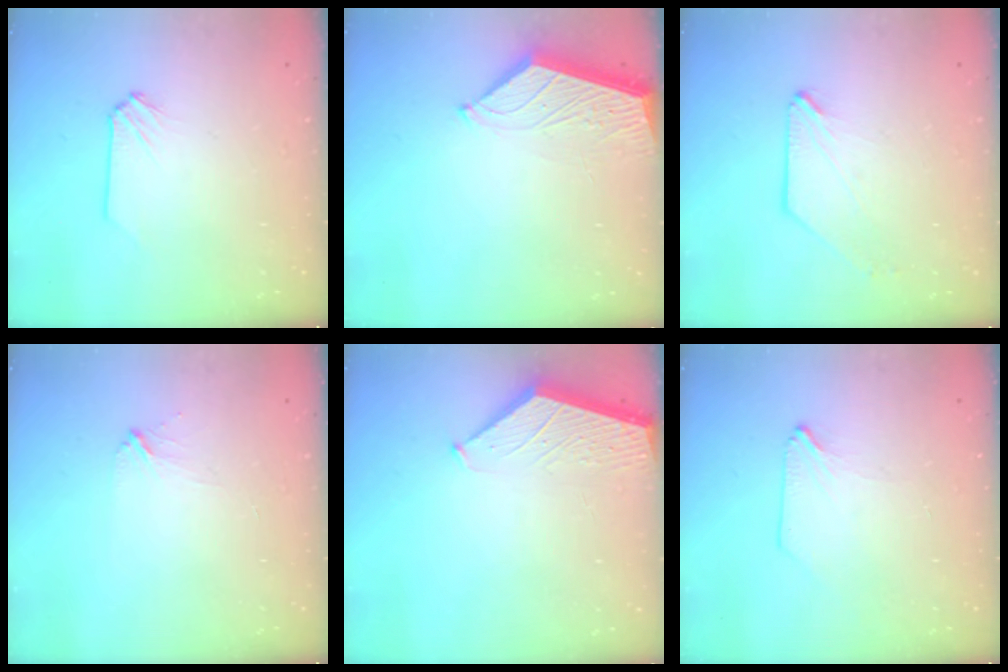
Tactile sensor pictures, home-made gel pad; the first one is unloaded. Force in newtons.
{"total": 4.0, "press": 4.0, "slide": 0.5}
{"total": 0.0}
{"total": 2.1, "press": 2.1, "slide": 0.1}
{"total": 1.8, "press": 1.8, "slide": 0.2}
{"total": 0.6, "press": 0.6, "slide": 0.1}